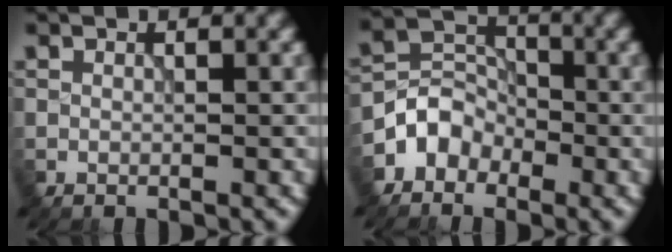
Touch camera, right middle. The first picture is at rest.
{"total": 3.3, "force": [-2.0, 2.5, 0.7], "torque": [-0.006, 0.010, -0.044]}